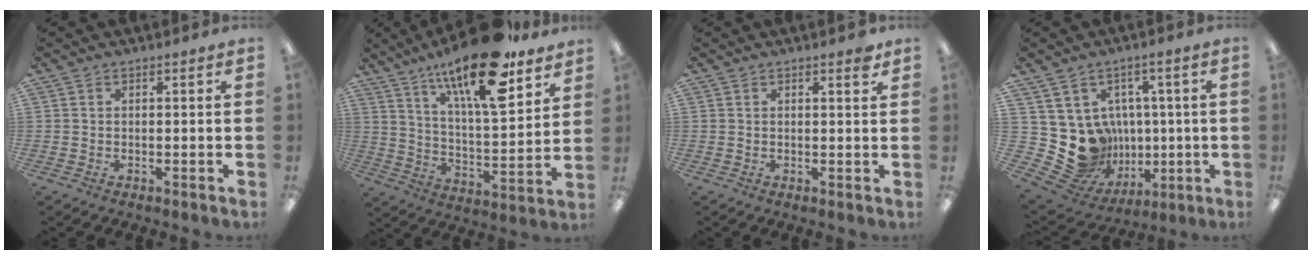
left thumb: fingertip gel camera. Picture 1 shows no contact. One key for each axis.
{"total": 21.7, "fx": 14.7, "fy": 6.5, "fz": 14.6, "tx": -0.246, "ty": -0.084, "tz": 0.242}
{"total": 1.7, "fx": 1.3, "fy": 0.4, "fz": 1.0, "tx": -0.005, "ty": -0.006, "tz": 0.019}
{"total": 13.9, "fx": -0.9, "fy": 13.0, "fz": 5.0, "tx": -0.108, "ty": -0.019, "tz": 0.014}